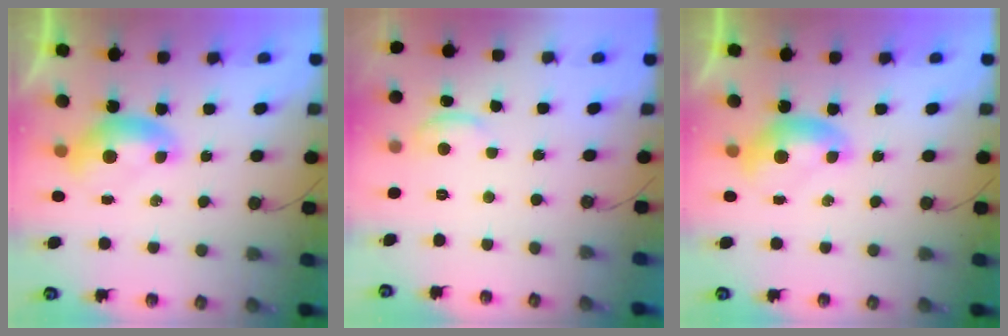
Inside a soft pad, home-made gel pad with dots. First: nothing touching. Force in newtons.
{"total": 0.8, "press": 0.6, "slide": 0.5}
{"total": 0.0}